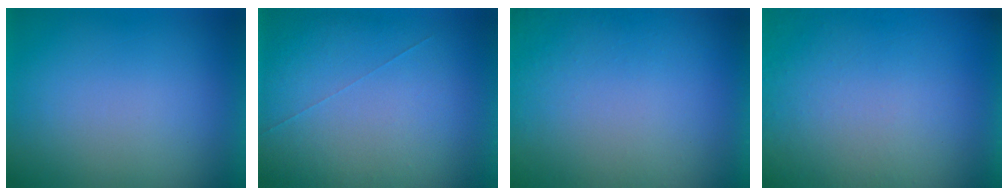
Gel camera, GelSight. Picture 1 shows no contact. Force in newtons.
{"total": 1.0}
{"total": 4.7}
{"total": 5.0}